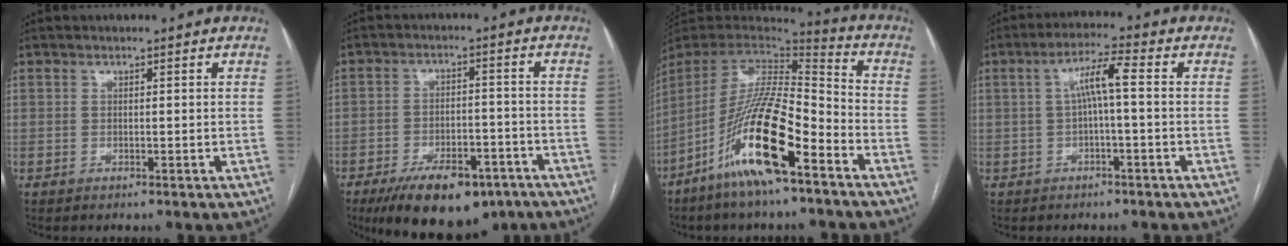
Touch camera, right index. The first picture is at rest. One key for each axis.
{"total": 14.2, "fx": -9.9, "fy": 5.8, "fz": 8.3, "tx": -0.125, "ty": -0.002, "tz": -0.150}
{"total": 18.6, "fx": -10.0, "fy": 3.0, "fz": 15.4, "tx": -0.321, "ty": -0.027, "tz": -0.186}
{"total": 5.2, "fx": 0.2, "fy": 0.4, "fz": 5.2, "tx": -0.093, "ty": 0.021, "tz": 0.005}